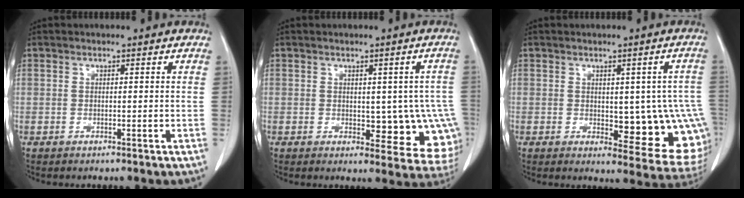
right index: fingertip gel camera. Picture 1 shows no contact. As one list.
[{"total": 9.4, "force": [-1.1, 4.9, 8.0], "torque": [-0.066, 0.006, -0.003]}, {"total": 12.0, "force": [-0.9, 4.9, 10.9], "torque": [-0.097, 0.001, 0.000]}]